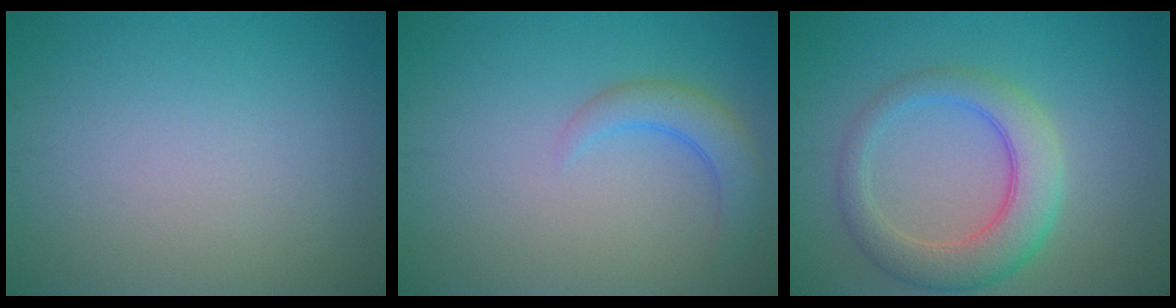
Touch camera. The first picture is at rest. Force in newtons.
{"total": 2.8, "press": 2.8, "slide": 0.4}
{"total": 5.4, "press": 5.4, "slide": 0.3}